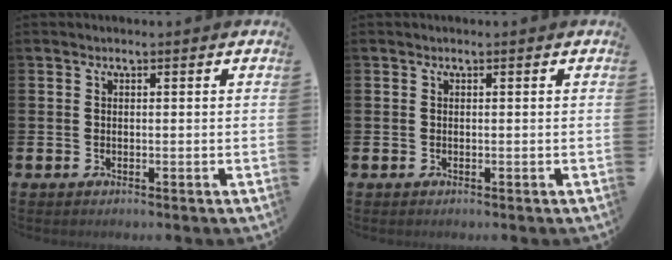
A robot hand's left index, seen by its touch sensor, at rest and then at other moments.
{"total": 0.0}